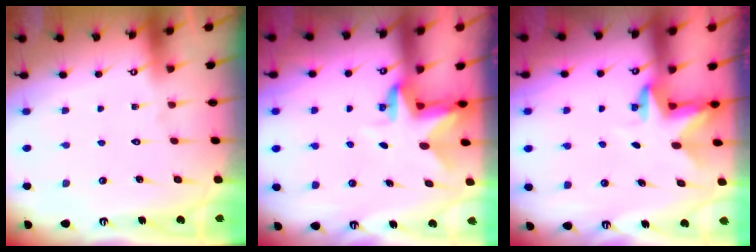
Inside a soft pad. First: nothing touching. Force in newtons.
{"total": 3.0, "press": 2.9, "slide": 0.5}
{"total": 2.9, "press": 2.9, "slide": 0.1}